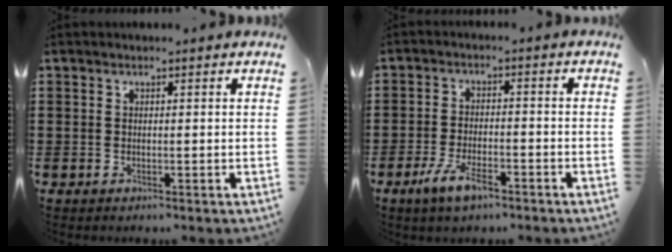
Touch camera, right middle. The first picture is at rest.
{"total": 5.5, "force": [-3.4, 1.9, 3.8], "torque": [-0.090, -0.003, -0.067]}